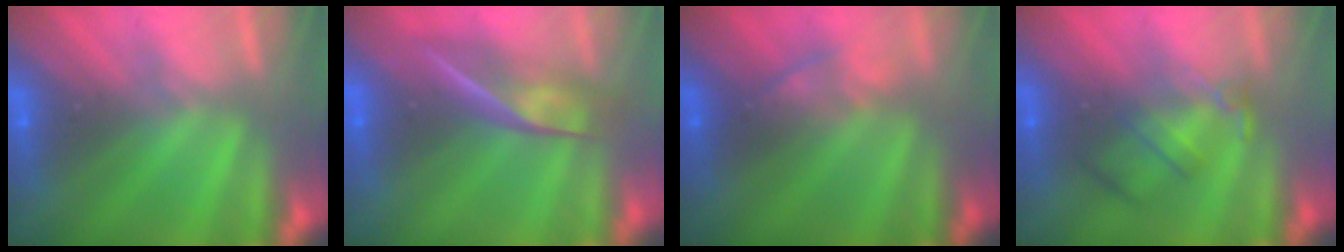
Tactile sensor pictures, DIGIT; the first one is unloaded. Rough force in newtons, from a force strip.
{"total": 2.5}
{"total": 2.4}
{"total": 2.4}